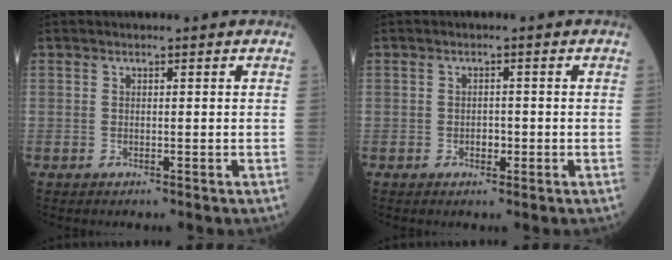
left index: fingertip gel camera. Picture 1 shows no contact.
{"total": 1.4, "force": [-0.5, 0.9, 0.9], "torque": [-0.014, 0.003, -0.006]}